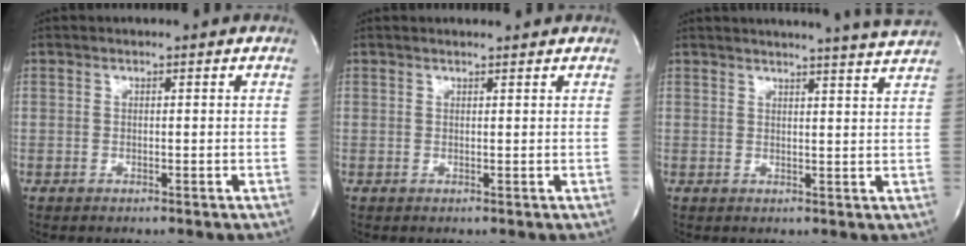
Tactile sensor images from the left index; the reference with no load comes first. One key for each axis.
{"total": 2.0, "fx": 1.9, "fy": 0.1, "fz": 0.4, "tx": -0.011, "ty": 0.011, "tz": 0.026}
{"total": 10.6, "fx": 10.1, "fy": -1.8, "fz": 2.9, "tx": -0.043, "ty": -0.035, "tz": 0.109}